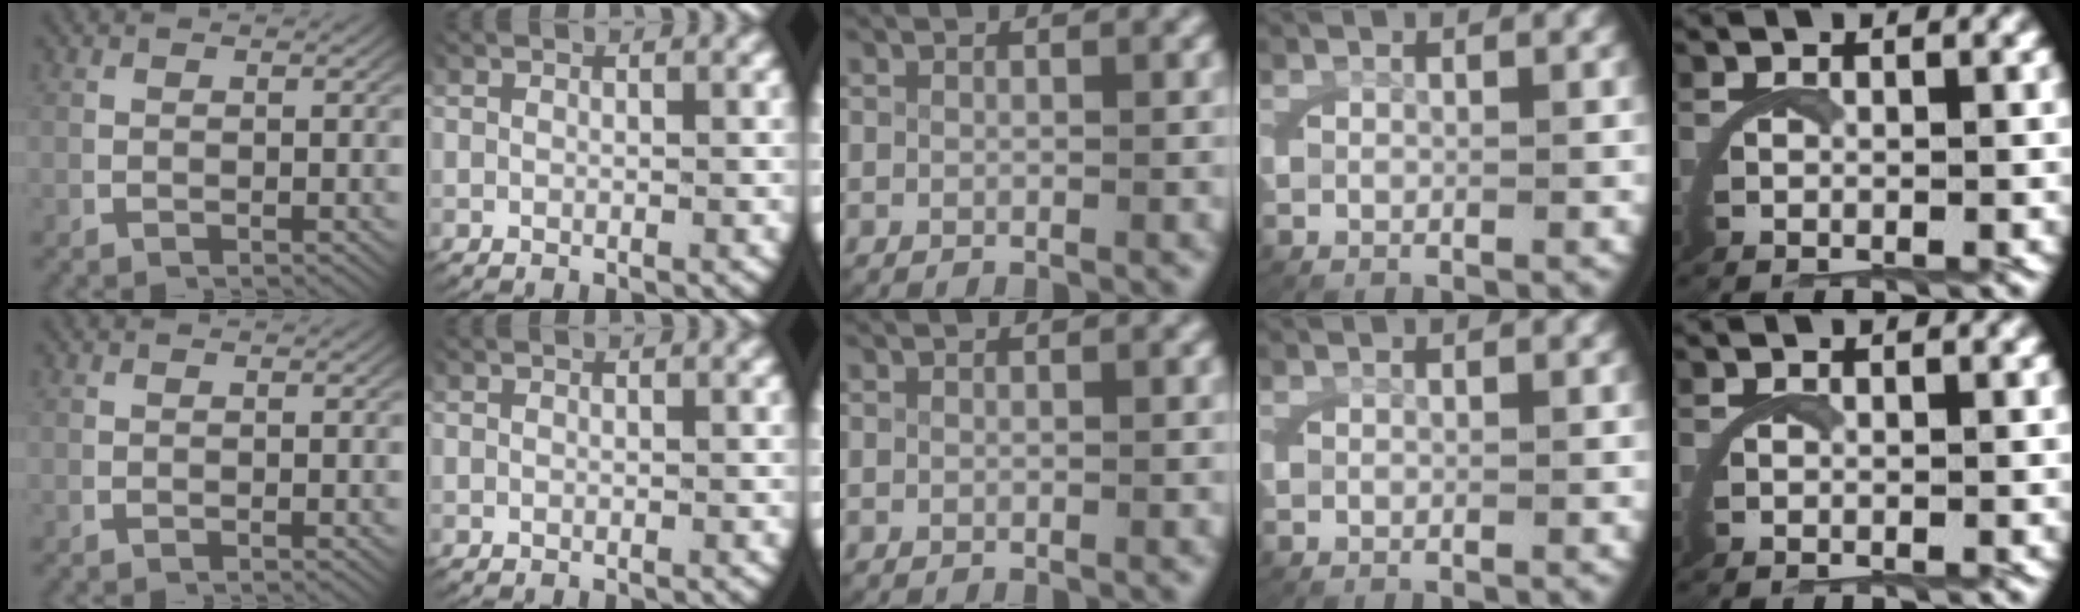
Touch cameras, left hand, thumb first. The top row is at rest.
{}